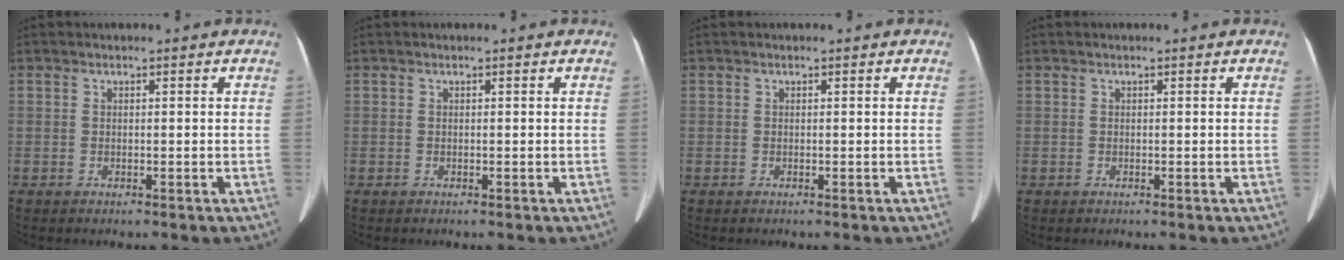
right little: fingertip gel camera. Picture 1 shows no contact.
{"total": 0.0}
{"total": 0.0}
{"total": 0.0}